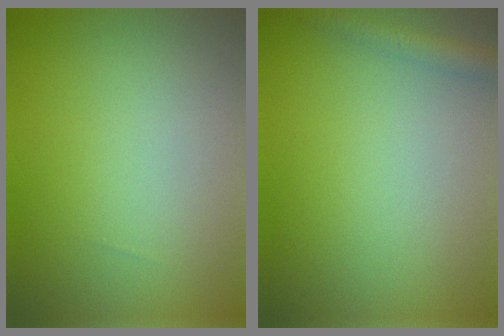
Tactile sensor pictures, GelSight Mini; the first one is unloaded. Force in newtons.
{"total": 2.4, "press": 2.4, "slide": 0.1}